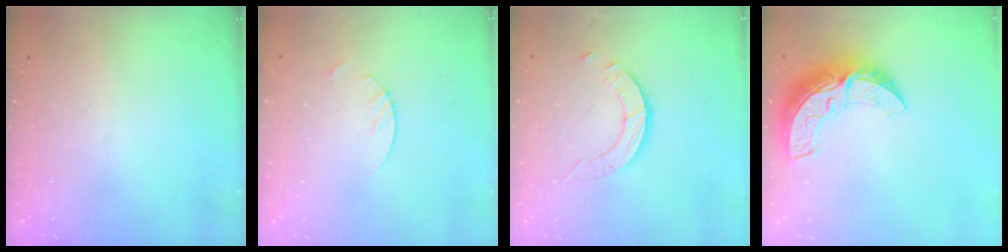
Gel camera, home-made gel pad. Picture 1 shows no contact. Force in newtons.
{"total": 1.8, "press": 1.8, "slide": 0.2}
{"total": 3.5, "press": 3.5, "slide": 0.2}
{"total": 11.3, "press": 11.3, "slide": 0.8}